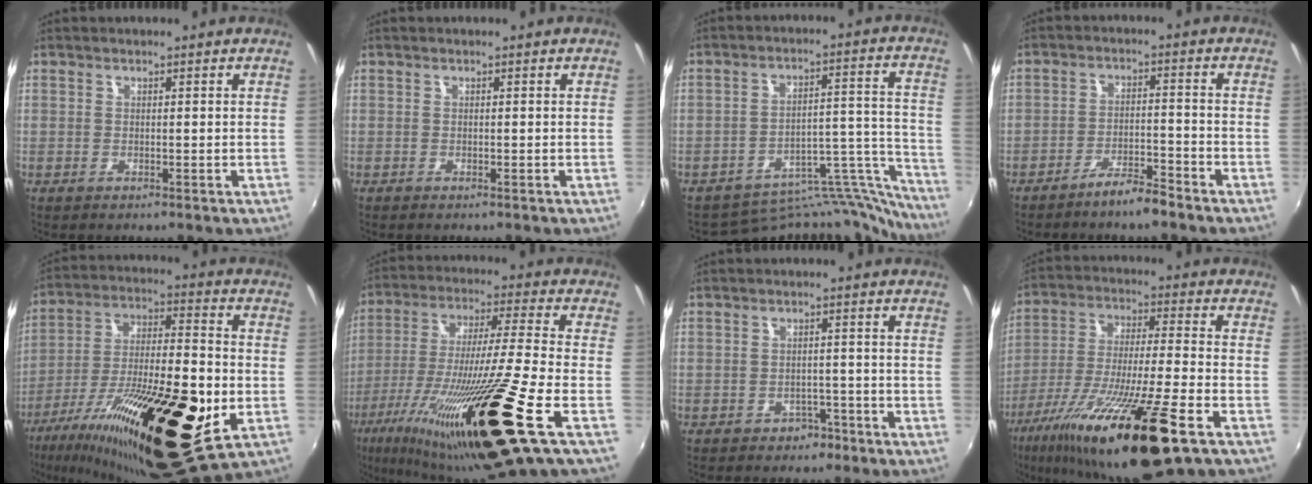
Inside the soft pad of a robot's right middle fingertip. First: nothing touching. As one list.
[{"total": 0.0}, {"total": 15.6, "force": [-15.5, 2.0, -0.3], "torque": [0.026, 0.069, -0.229]}, {"total": 4.6, "force": [-4.0, 0.2, 2.2], "torque": [-0.052, 0.004, -0.070]}, {"total": 30.2, "force": [-11.4, 9.0, 26.5], "torque": [-0.455, -0.056, -0.181]}, {"total": 26.6, "force": [-13.9, -0.2, 22.6], "torque": [-0.414, -0.078, -0.241]}, {"total": 2.6, "force": [-1.8, 1.8, 0.4], "torque": [-0.009, 0.005, -0.024]}, {"total": 23.2, "force": [-13.5, 1.9, 18.8], "torque": [-0.348, -0.055, -0.239]}]